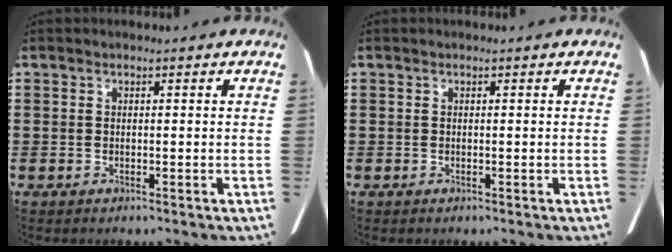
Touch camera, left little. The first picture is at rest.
{"total": 0.0}